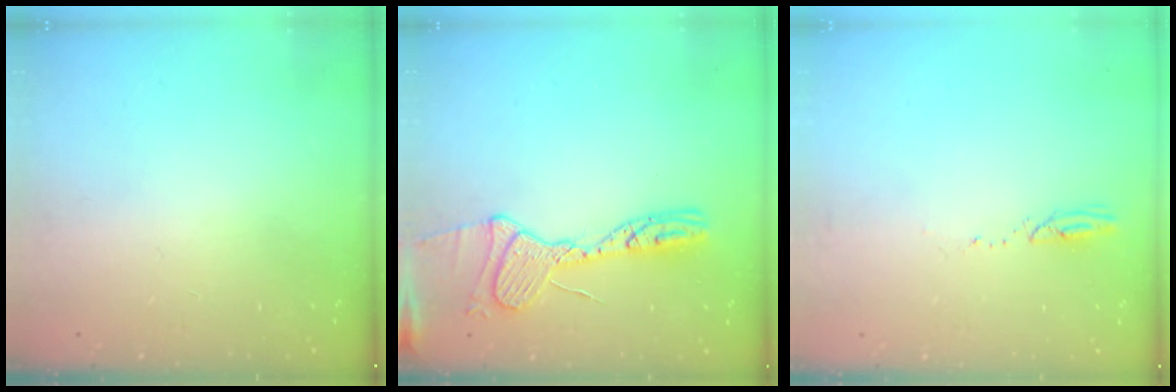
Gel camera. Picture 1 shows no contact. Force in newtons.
{"total": 15.7, "press": 15.6, "slide": 1.4}
{"total": 2.4, "press": 2.4, "slide": 0.3}